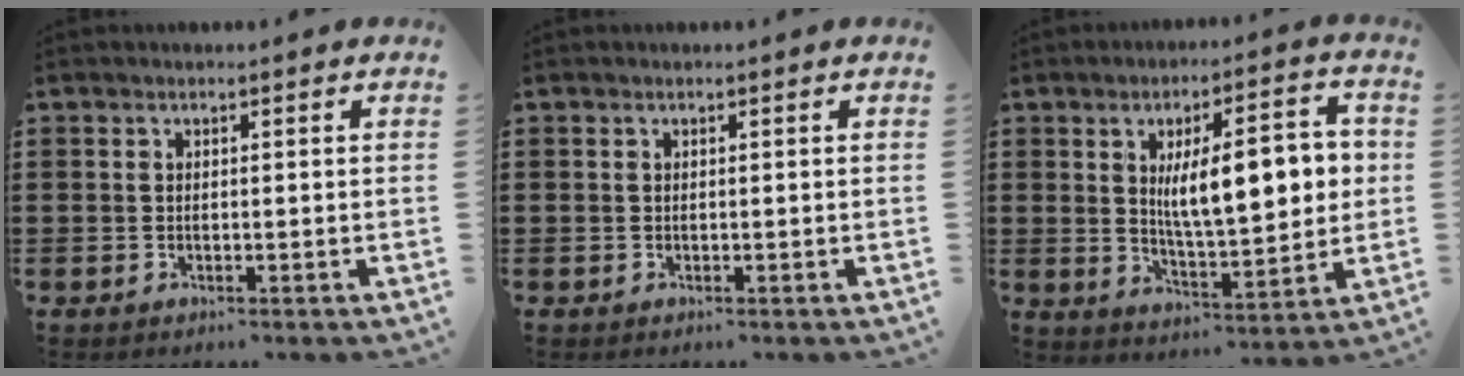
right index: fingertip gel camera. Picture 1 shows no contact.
{"total": 0.0}
{"total": 11.3, "force": [2.0, 3.5, 10.5], "torque": [-0.173, 0.002, 0.028]}